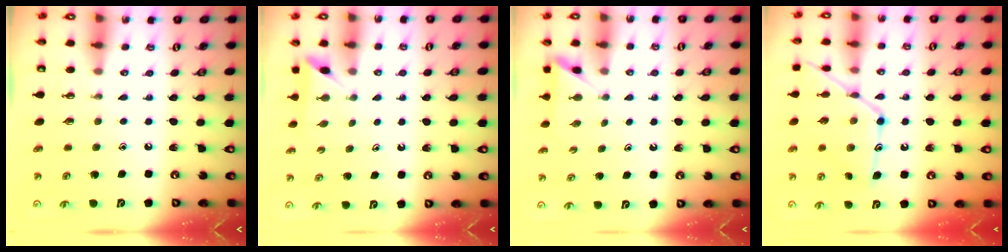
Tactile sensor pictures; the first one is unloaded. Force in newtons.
{"total": 2.1, "press": 2.1, "slide": 0.2}
{"total": 3.0, "press": 3.0, "slide": 0.3}
{"total": 16.4, "press": 16.3, "slide": 1.3}